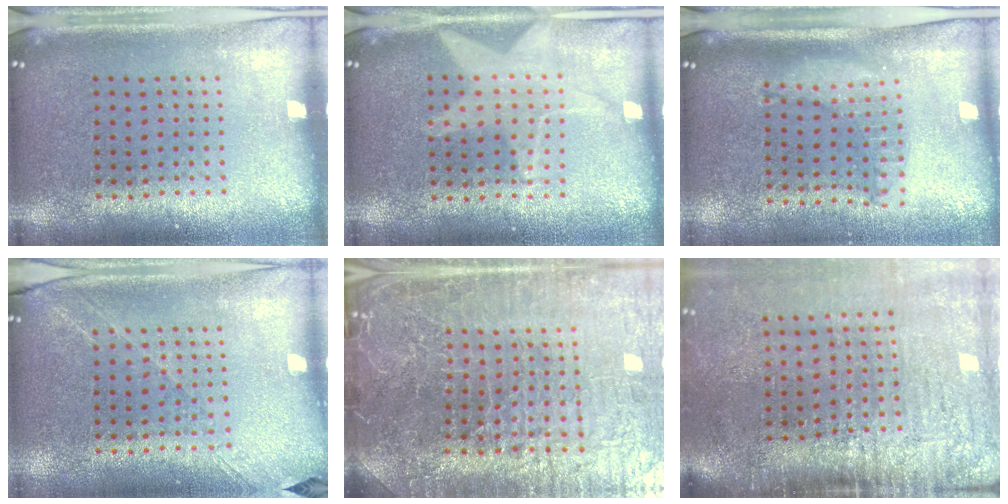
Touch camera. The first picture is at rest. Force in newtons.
{"total": 0.5, "press": 0.5, "slide": 0.0}
{"total": 1.2, "press": 1.2, "slide": 0.2}
{"total": 1.4, "press": 1.3, "slide": 0.6}
{"total": 5.9, "press": 5.4, "slide": 2.3}
{"total": 4.7, "press": 3.8, "slide": 2.6}